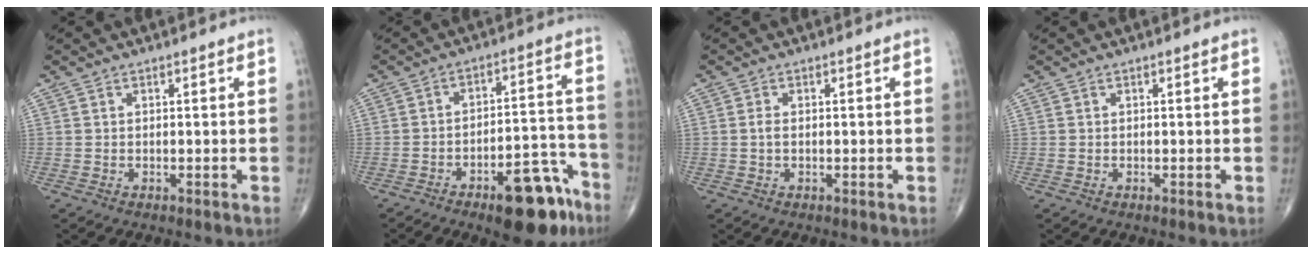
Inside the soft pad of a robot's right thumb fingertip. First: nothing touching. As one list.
[{"total": 14.0, "force": [-8.7, 5.1, 9.7], "torque": [-0.103, 0.073, -0.120]}, {"total": 1.4, "force": [0.0, 0.8, 1.1], "torque": [-0.023, -0.001, 0.000]}, {"total": 0.0}]